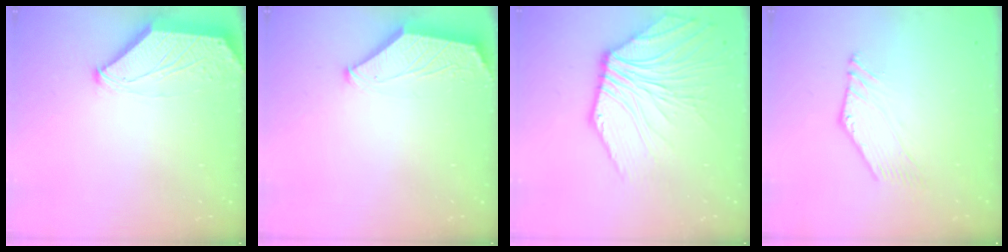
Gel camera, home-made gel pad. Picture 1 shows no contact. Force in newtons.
{"total": 1.6, "press": 1.6, "slide": 0.3}
{"total": 7.0, "press": 6.9, "slide": 1.4}
{"total": 0.8, "press": 0.7, "slide": 0.2}